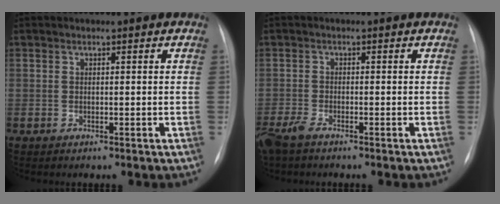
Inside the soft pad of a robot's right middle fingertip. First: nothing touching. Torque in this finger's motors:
{"motor_torque": [0.43, -0.38, 0.03, 0.05]}